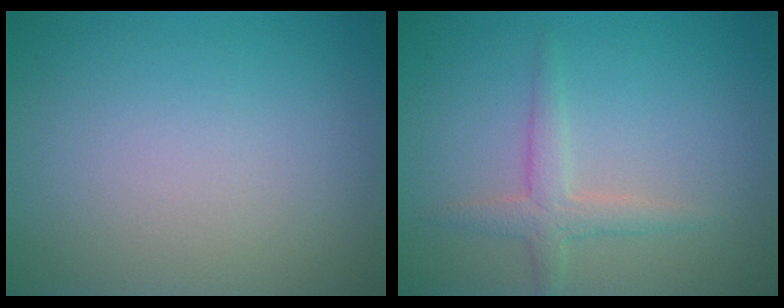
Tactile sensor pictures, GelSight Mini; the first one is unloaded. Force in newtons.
{"total": 2.1, "press": 2.1, "slide": 0.1}